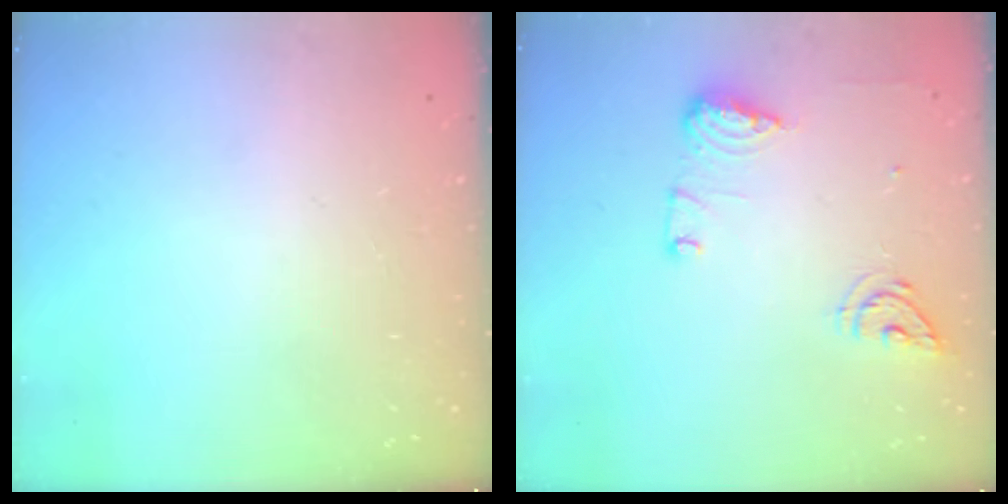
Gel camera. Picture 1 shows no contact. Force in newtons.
{"total": 11.7, "press": 11.5, "slide": 2.3}